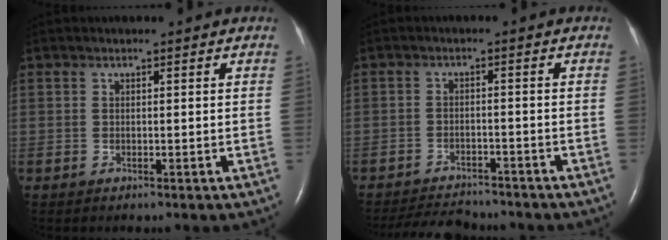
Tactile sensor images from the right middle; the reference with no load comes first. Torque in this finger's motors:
{"motor_torque": [0.02, -0.14, 0.01, 0.01]}